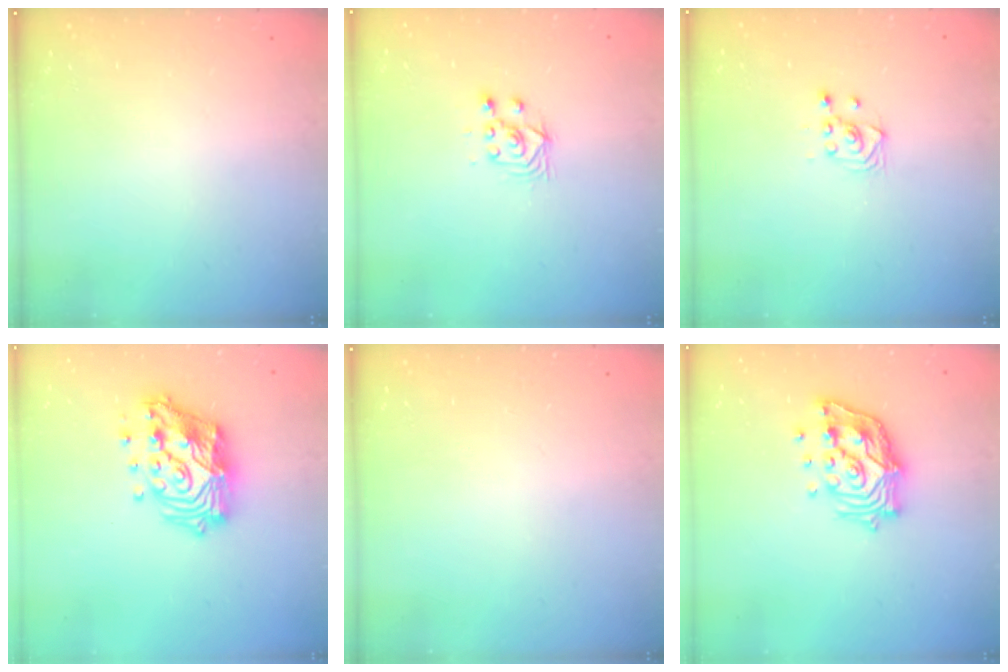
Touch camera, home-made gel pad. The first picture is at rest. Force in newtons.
{"total": 4.1, "press": 3.9, "slide": 1.3}
{"total": 3.5, "press": 3.2, "slide": 1.5}
{"total": 18.1, "press": 18.0, "slide": 1.5}
{"total": 0.0}
{"total": 14.8, "press": 14.7, "slide": 1.9}